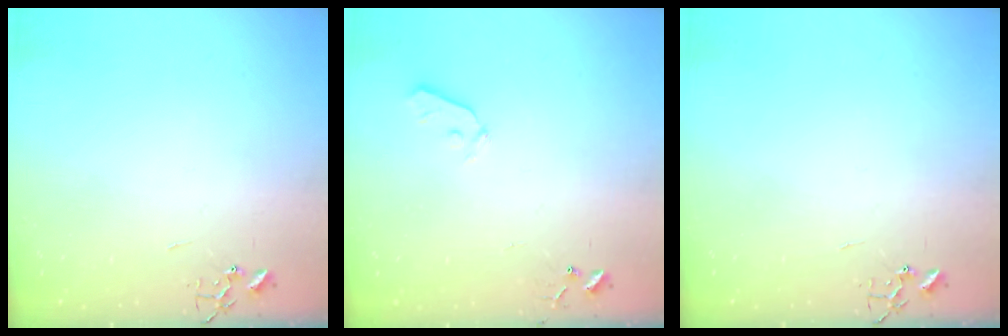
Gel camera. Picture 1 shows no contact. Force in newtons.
{"total": 4.1, "press": 4.0, "slide": 0.6}
{"total": 0.0}